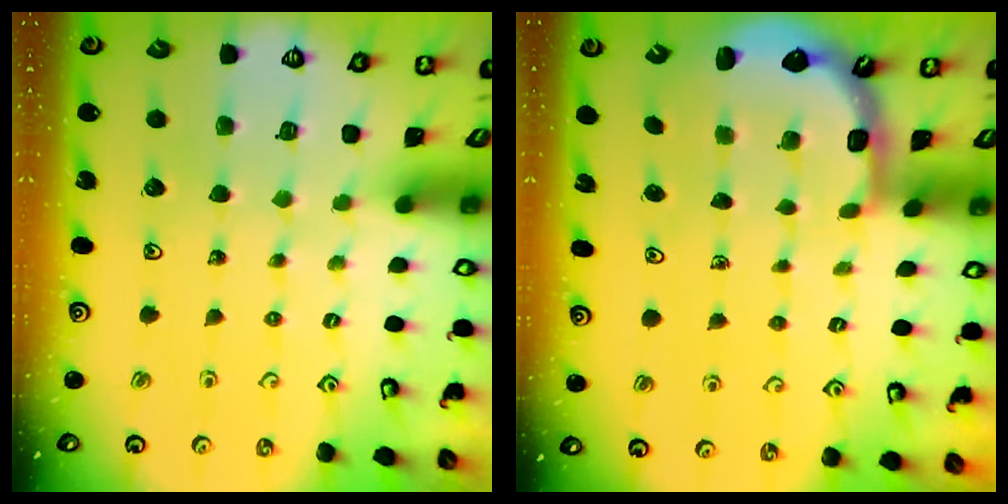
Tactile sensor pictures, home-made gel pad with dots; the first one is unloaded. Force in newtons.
{"total": 2.6, "press": 2.2, "slide": 1.3}